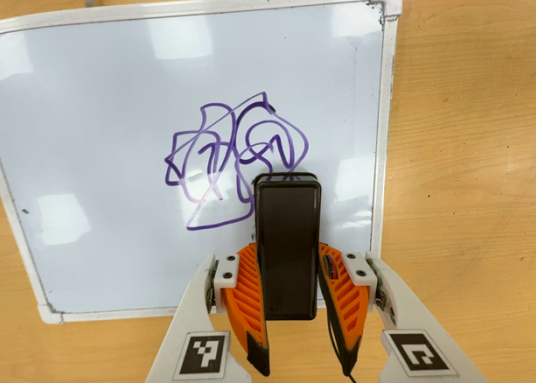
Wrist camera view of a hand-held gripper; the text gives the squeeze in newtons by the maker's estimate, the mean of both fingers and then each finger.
{"total": 5.4, "left": 3.8, "right": 7.0}